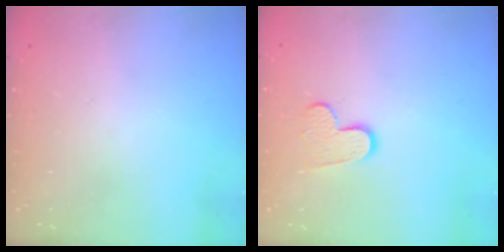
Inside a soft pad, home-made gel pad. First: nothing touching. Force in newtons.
{"total": 8.3, "press": 8.2, "slide": 0.5}